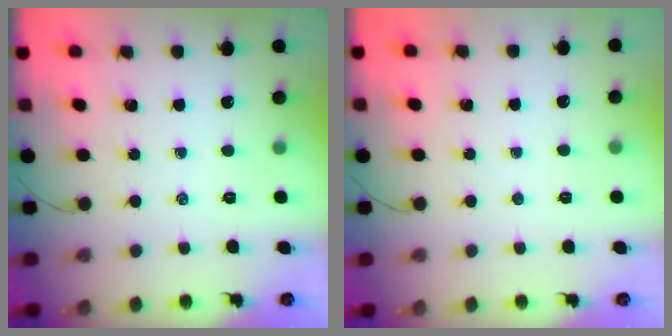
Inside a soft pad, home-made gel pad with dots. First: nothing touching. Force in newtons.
{"total": 0.0}